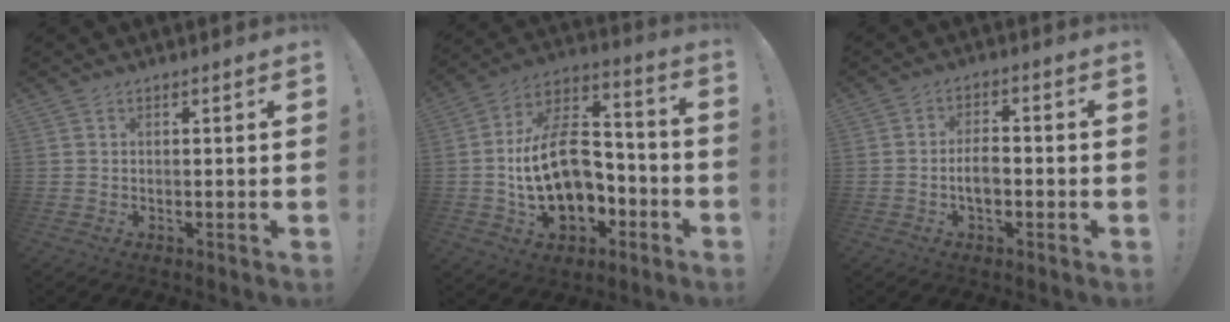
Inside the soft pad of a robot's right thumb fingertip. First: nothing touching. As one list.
[{"total": 20.3, "force": [-2.8, 13.9, 14.5], "torque": [-0.240, 0.015, -0.040]}, {"total": 5.4, "force": [-1.6, 2.6, 4.4], "torque": [-0.069, 0.005, -0.031]}]